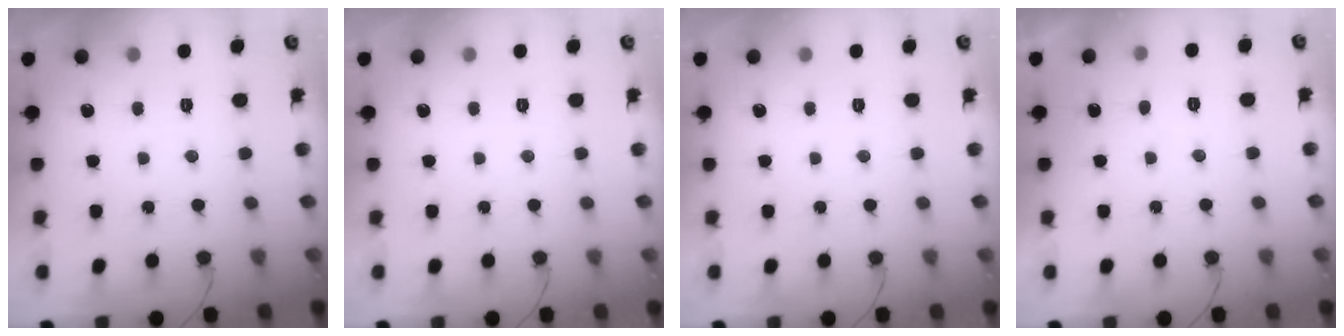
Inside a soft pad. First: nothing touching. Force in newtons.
{"total": 0.0}
{"total": 0.0}
{"total": 2.4, "press": 2.4, "slide": 0.2}